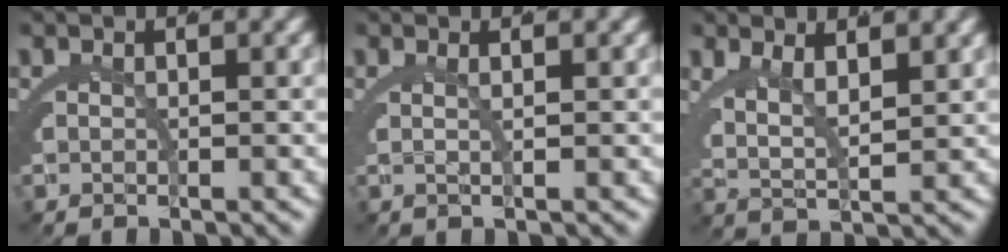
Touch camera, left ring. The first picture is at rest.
{"total": 1.4, "force": [0.6, -0.2, 1.3], "torque": [-0.022, 0.002, 0.009]}
{"total": 4.8, "force": [1.5, 2.7, 3.7], "torque": [-0.071, -0.008, 0.026]}